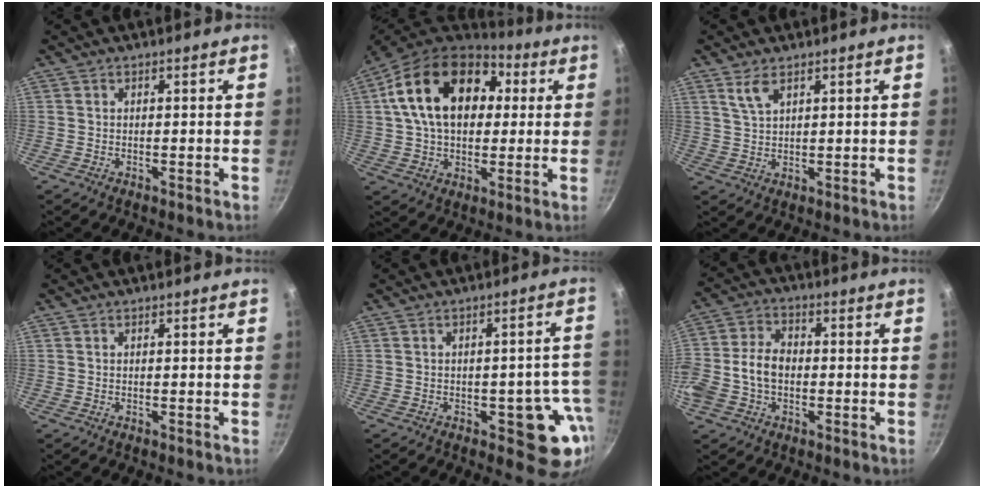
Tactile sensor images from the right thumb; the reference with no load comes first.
{"total": 21.3, "force": [5.1, 14.3, 14.9], "torque": [-0.234, 0.019, 0.074]}
{"total": 3.7, "force": [2.3, 1.5, 2.5], "torque": [-0.047, -0.009, 0.051]}
{"total": 0.0}
{"total": 10.2, "force": [-3.3, 5.4, 8.1], "torque": [-0.027, 0.024, -0.037]}
{"total": 10.3, "force": [-1.6, 7.4, 7.0], "torque": [-0.127, 0.030, -0.040]}